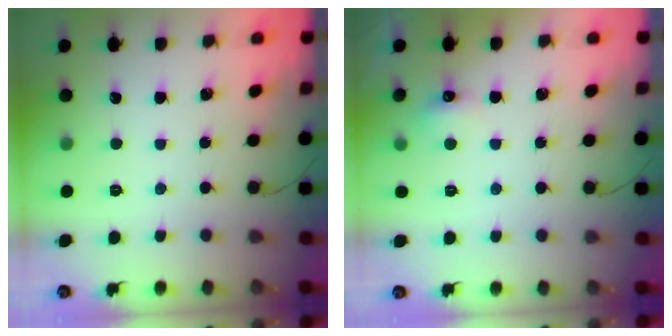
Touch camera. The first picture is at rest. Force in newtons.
{"total": 5.1, "press": 4.9, "slide": 1.1}